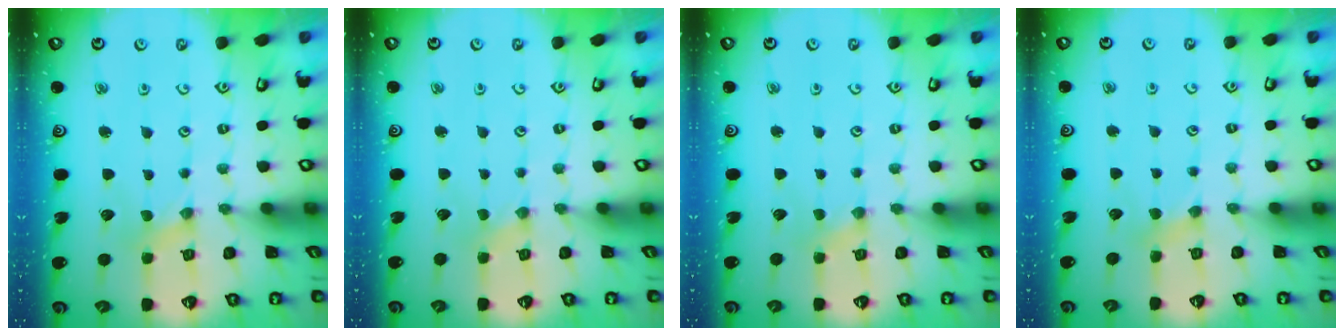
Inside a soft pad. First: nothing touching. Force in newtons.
{"total": 0.0}
{"total": 0.5, "press": 0.5, "slide": 0.1}
{"total": 2.5, "press": 2.5, "slide": 0.4}